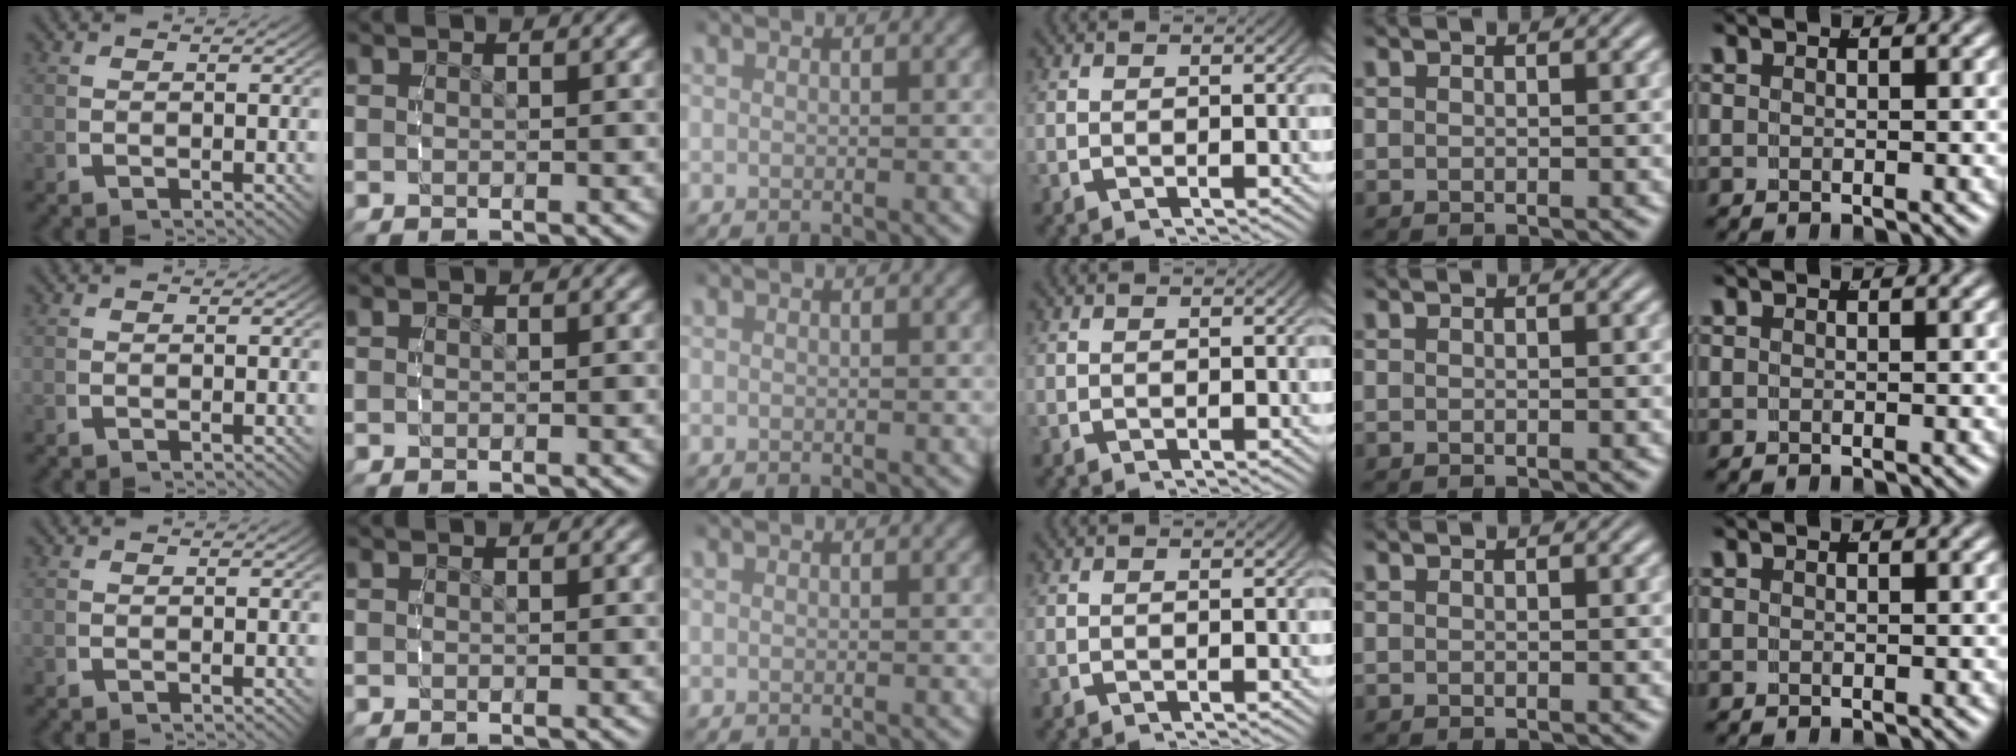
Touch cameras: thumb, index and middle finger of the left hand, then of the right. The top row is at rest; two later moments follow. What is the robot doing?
{"motion": "reach", "object": "jewelry box"}